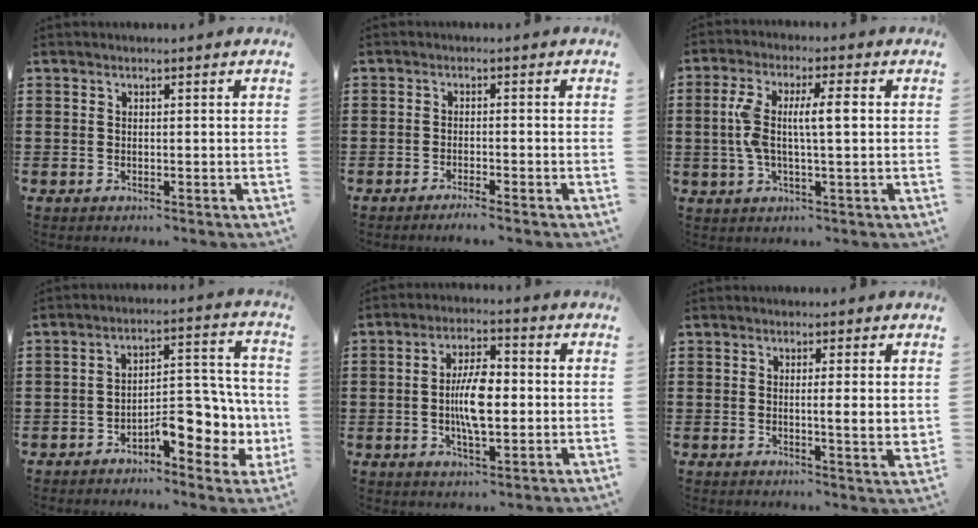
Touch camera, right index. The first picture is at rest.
{"total": 1.7, "force": [-1.5, -0.2, 0.7], "torque": [-0.011, -0.001, -0.028]}
{"total": 7.3, "force": [0.6, 1.8, 7.1], "torque": [-0.146, 0.000, 0.003]}
{"total": 8.0, "force": [-3.3, 4.0, 6.1], "torque": [-0.076, -0.004, -0.060]}
{"total": 7.8, "force": [-0.3, 2.8, 7.3], "torque": [-0.149, 0.002, -0.012]}
{"total": 3.4, "force": [0.2, 0.1, 3.4], "torque": [-0.054, -0.007, 0.001]}